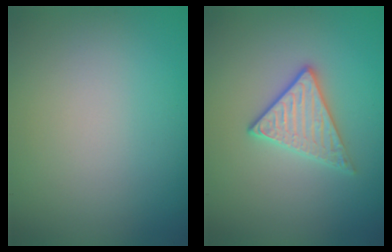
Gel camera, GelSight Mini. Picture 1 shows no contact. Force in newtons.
{"total": 2.8, "press": 2.7, "slide": 0.8}